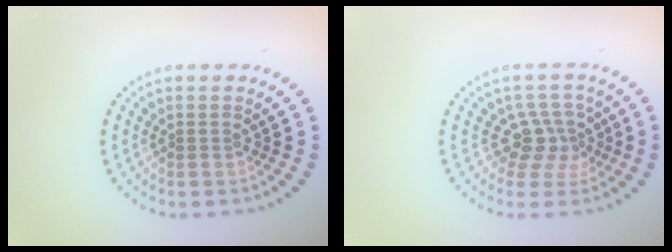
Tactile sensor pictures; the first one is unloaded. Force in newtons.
{"total": 2.8, "press": 2.1, "slide": 1.9}